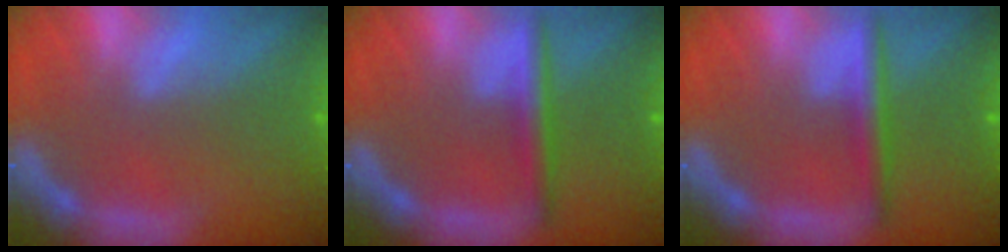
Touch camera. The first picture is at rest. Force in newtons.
{"total": 3.0}
{"total": 3.0}